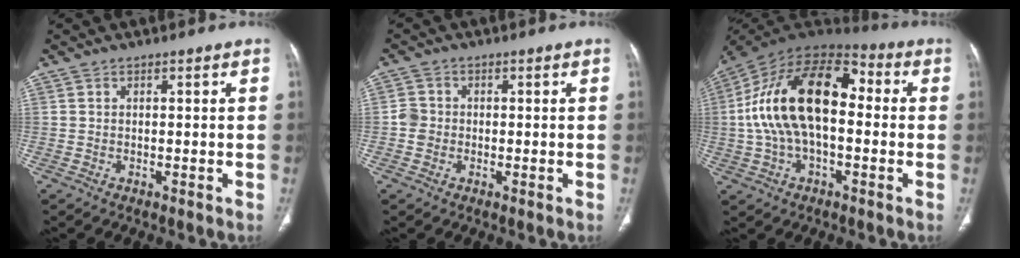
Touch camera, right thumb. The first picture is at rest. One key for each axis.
{"total": 2.7, "fx": -0.4, "fy": 2.5, "fz": 0.9, "tx": -0.007, "ty": 0.008, "tz": -0.011}
{"total": 21.4, "fx": 0.7, "fy": 11.8, "fz": 17.8, "tx": -0.322, "ty": 0.044, "tz": 0.005}